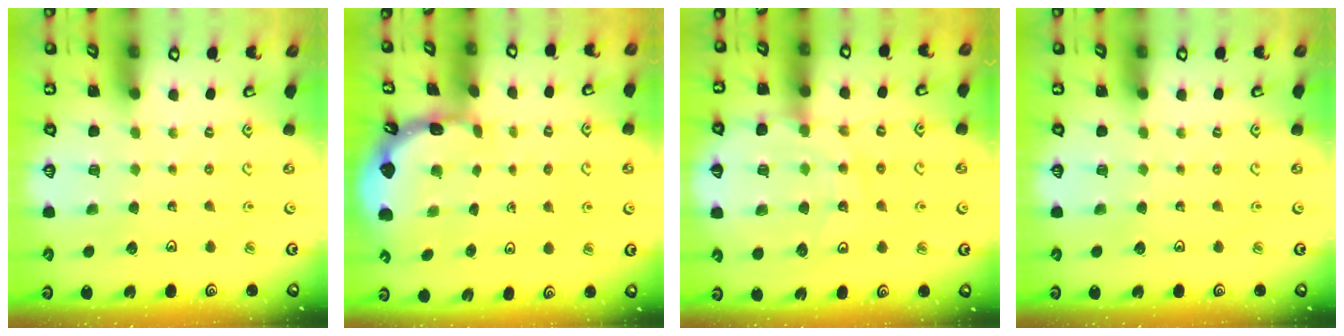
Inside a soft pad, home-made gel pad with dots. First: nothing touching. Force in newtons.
{"total": 1.8, "press": 1.8, "slide": 0.2}
{"total": 15.2, "press": 14.8, "slide": 3.4}
{"total": 0.0}